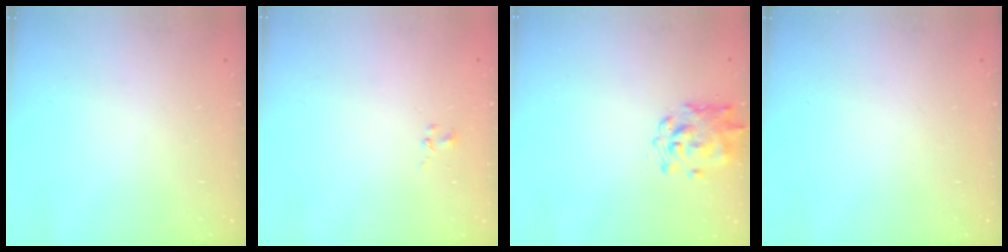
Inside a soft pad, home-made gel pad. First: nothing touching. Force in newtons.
{"total": 0.8, "press": 0.8, "slide": 0.3}
{"total": 1.2, "press": 1.2, "slide": 0.1}
{"total": 0.0}